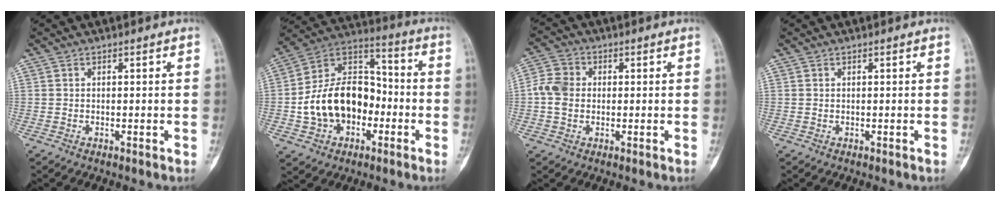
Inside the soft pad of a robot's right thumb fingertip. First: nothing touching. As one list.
[{"total": 18.2, "force": [-3.7, 13.1, 12.1], "torque": [-0.177, 0.050, -0.066]}, {"total": 5.9, "force": [-0.2, 4.9, 3.3], "torque": [-0.060, 0.014, -0.013]}, {"total": 0.0}]